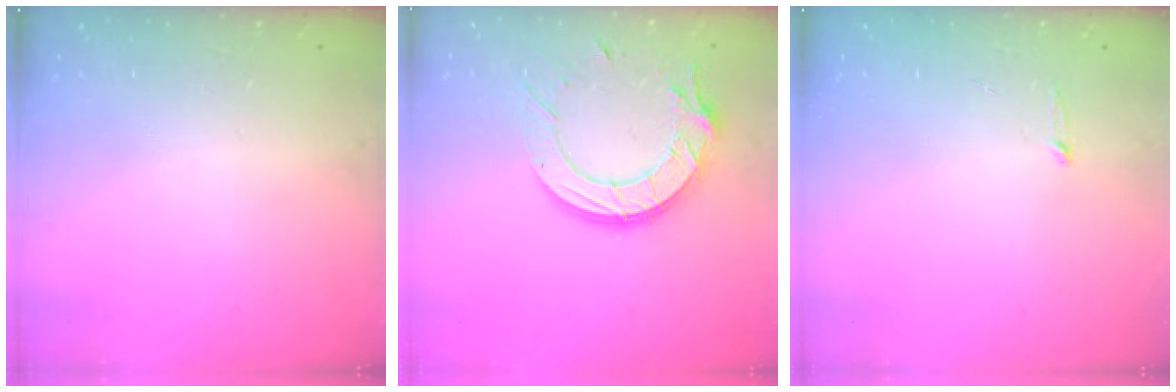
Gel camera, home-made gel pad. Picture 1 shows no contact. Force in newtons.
{"total": 15.2, "press": 15.2, "slide": 1.3}
{"total": 2.5, "press": 2.5, "slide": 0.2}